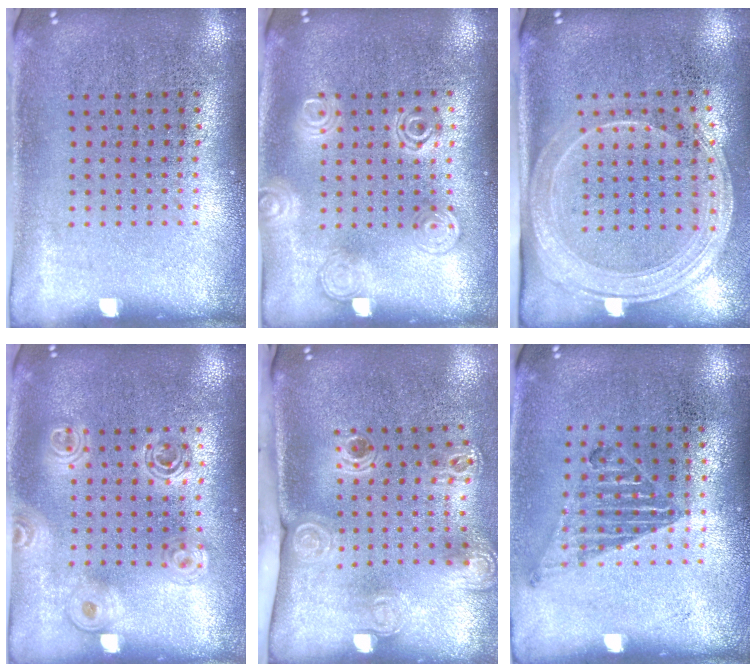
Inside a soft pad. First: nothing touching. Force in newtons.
{"total": 1.3, "press": 1.2, "slide": 0.3}
{"total": 2.1, "press": 1.8, "slide": 1.1}
{"total": 1.7, "press": 1.4, "slide": 0.8}
{"total": 2.3, "press": 1.6, "slide": 1.6}
{"total": 1.0, "press": 1.0, "slide": 0.3}